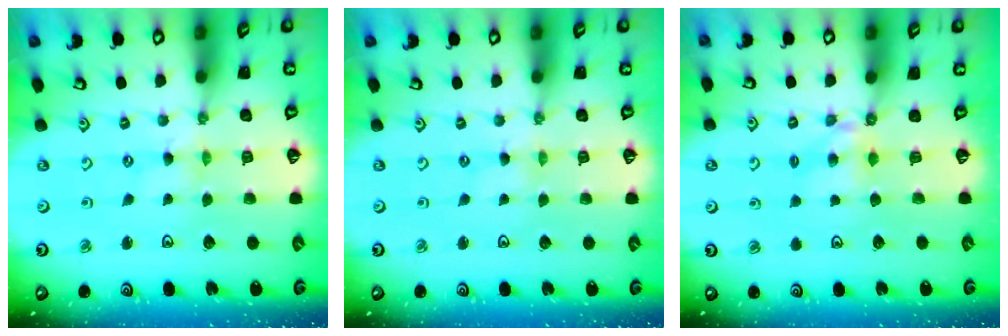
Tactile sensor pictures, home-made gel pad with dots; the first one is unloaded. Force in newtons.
{"total": 0.0}
{"total": 4.9, "press": 4.8, "slide": 0.7}